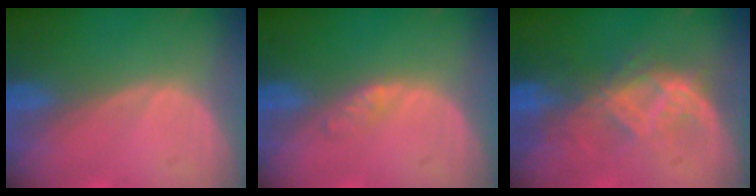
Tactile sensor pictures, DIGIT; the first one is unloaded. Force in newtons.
{"total": 1.4, "press": 1.4, "slide": 0.1}
{"total": 7.0, "press": 6.8, "slide": 1.3}